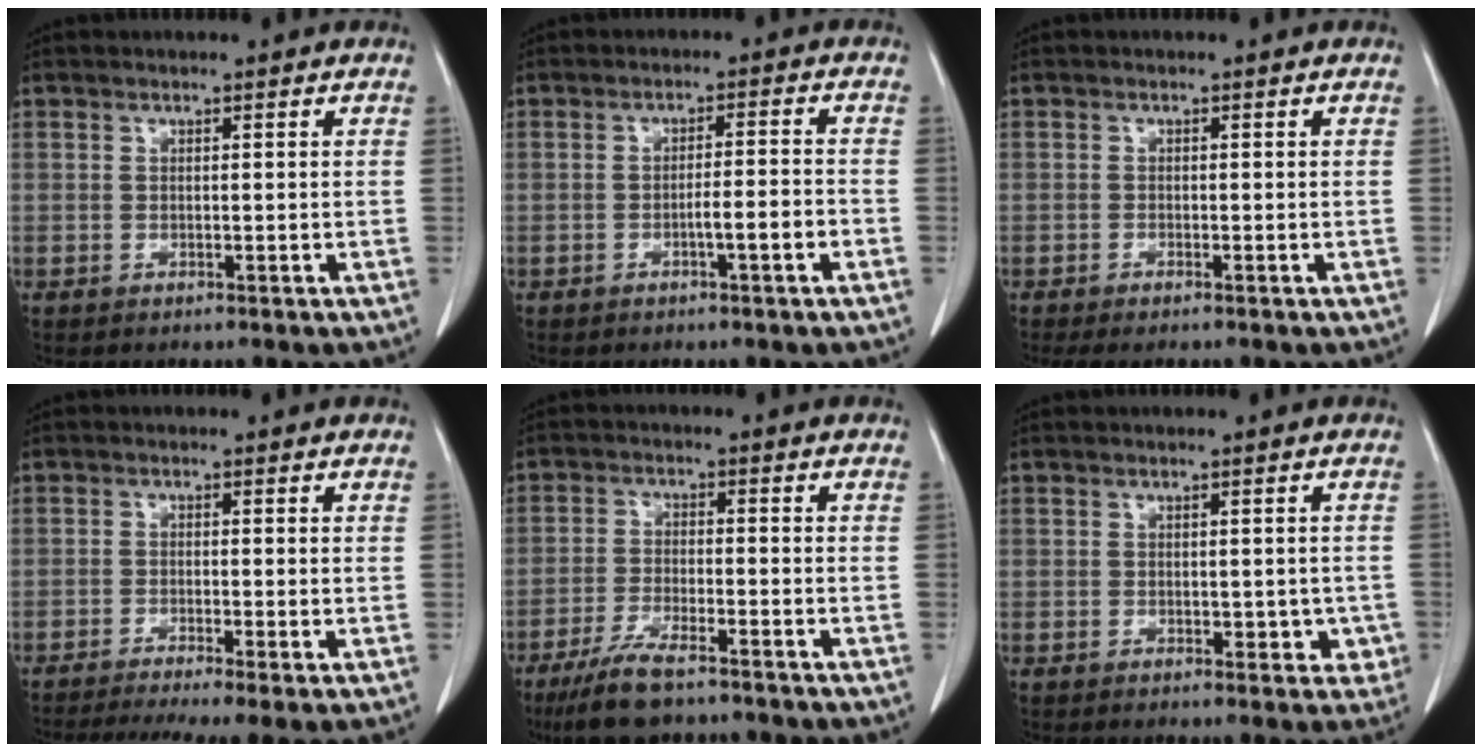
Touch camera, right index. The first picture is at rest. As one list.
[{"total": 3.8, "force": [-1.6, 0.0, 3.4], "torque": [-0.051, 0.005, -0.024]}, {"total": 2.1, "force": [-1.7, 0.3, 1.1], "torque": [-0.016, -0.006, -0.027]}, {"total": 9.6, "force": [-6.9, 1.0, 6.6], "torque": [-0.105, -0.013, -0.110]}, {"total": 7.9, "force": [-6.0, 1.4, 5.0], "torque": [-0.098, -0.019, -0.107]}, {"total": 3.3, "force": [-0.6, 2.2, 2.4], "torque": [-0.013, 0.007, 0.001]}]